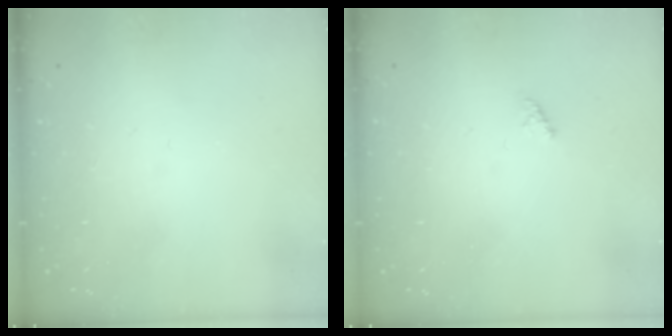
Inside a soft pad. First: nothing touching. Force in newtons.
{"total": 1.5, "press": 1.4, "slide": 0.4}